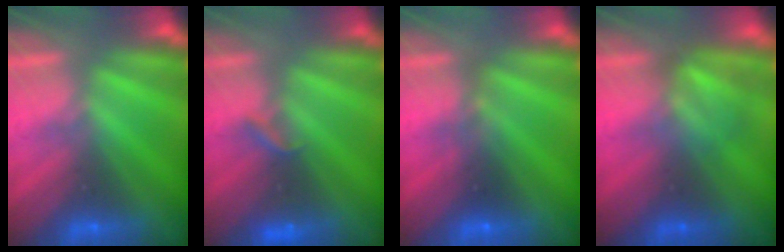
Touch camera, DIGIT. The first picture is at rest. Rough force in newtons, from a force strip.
{"total": 2.2}
{"total": 2.3}
{"total": 3.0}